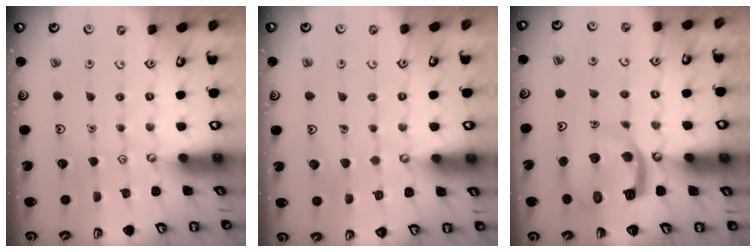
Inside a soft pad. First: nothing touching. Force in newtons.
{"total": 4.8, "press": 4.7, "slide": 0.3}
{"total": 9.4, "press": 9.3, "slide": 1.3}